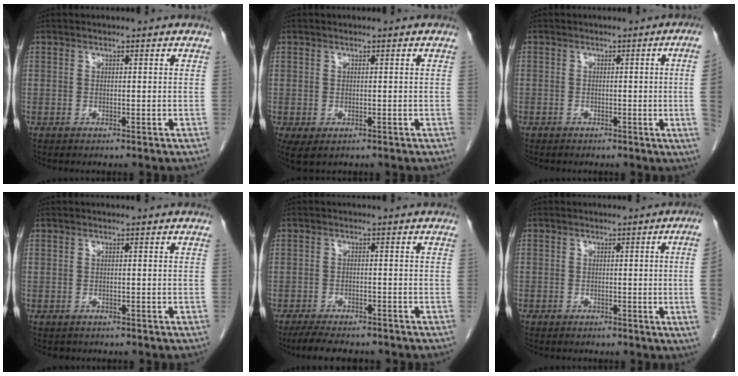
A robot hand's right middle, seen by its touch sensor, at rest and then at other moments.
{"total": 3.3, "force": [-1.7, 1.8, 2.2], "torque": [-0.039, -0.011, -0.024]}
{"total": 4.9, "force": [-0.6, -1.7, 4.5], "torque": [-0.045, -0.007, -0.008]}
{"total": 0.9, "force": [-0.7, 0.5, 0.0], "torque": [-0.012, 0.001, -0.010]}
{"total": 7.9, "force": [-6.8, 2.3, 3.4], "torque": [-0.053, -0.009, -0.100]}
{"total": 5.1, "force": [-0.6, -1.7, 4.7], "torque": [-0.045, -0.008, -0.008]}